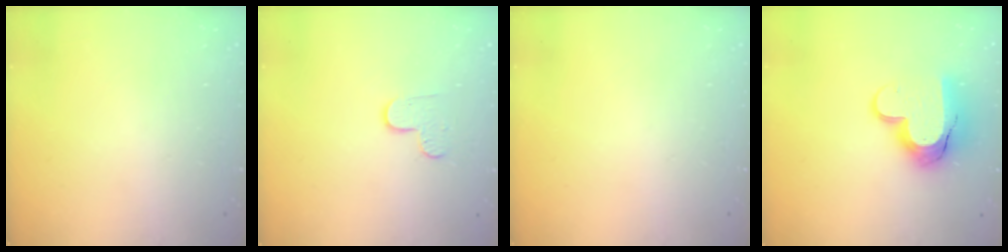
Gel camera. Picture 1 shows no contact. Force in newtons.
{"total": 5.5, "press": 5.5, "slide": 0.4}
{"total": 0.0}
{"total": 14.0, "press": 13.9, "slide": 0.7}